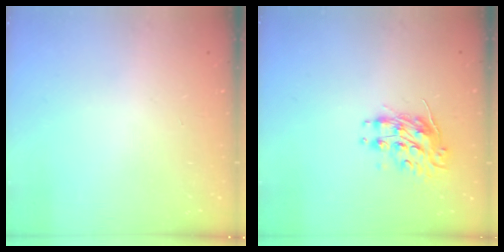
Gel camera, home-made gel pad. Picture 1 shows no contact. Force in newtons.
{"total": 8.9, "press": 8.9, "slide": 0.2}